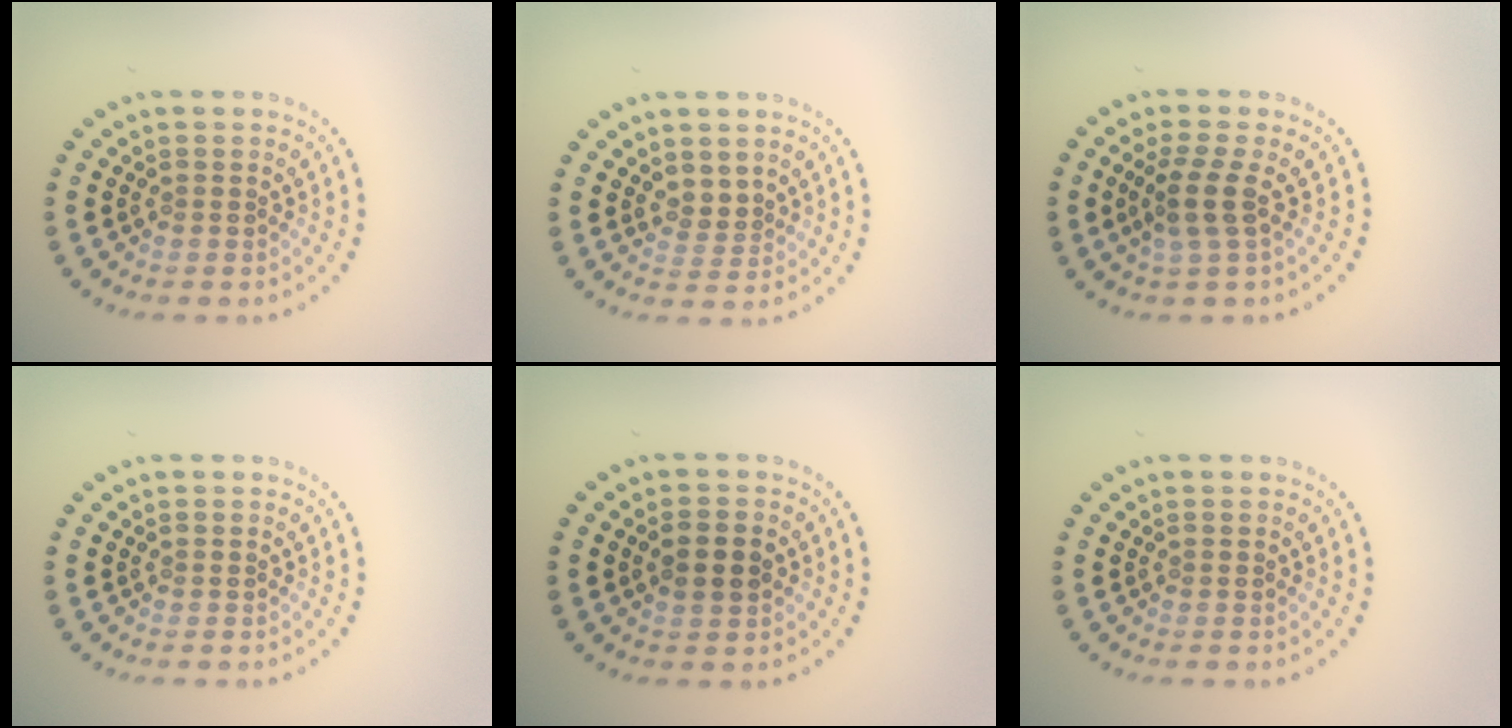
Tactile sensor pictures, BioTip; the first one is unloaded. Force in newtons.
{"total": 1.5, "press": 1.2, "slide": 1.0}
{"total": 2.5, "press": 2.0, "slide": 1.6}
{"total": 0.0}
{"total": 2.4, "press": 2.4, "slide": 0.2}
{"total": 0.0}